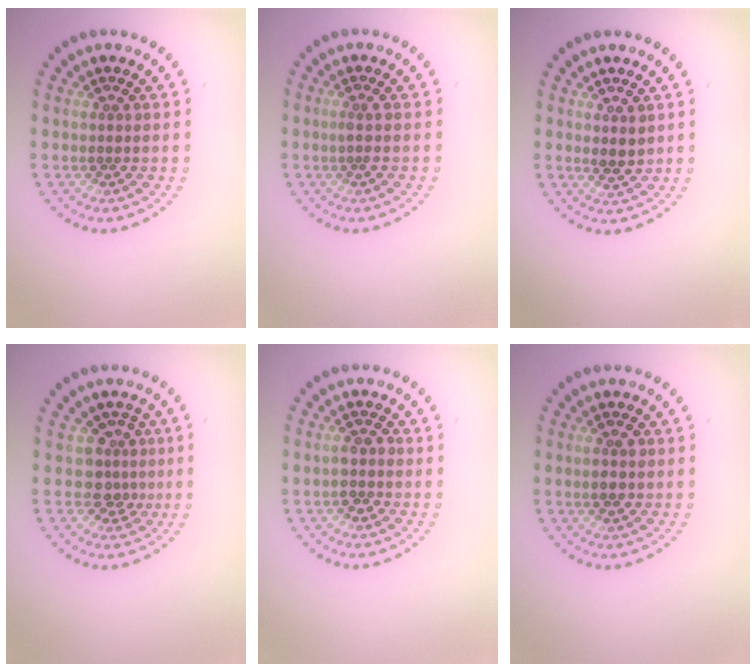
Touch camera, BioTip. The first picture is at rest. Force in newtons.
{"total": 0.7, "press": 0.4, "slide": 0.6}
{"total": 1.6, "press": 1.4, "slide": 0.7}
{"total": 2.5, "press": 1.9, "slide": 1.7}
{"total": 1.7, "press": 1.6, "slide": 0.6}
{"total": 1.6, "press": 1.5, "slide": 0.5}